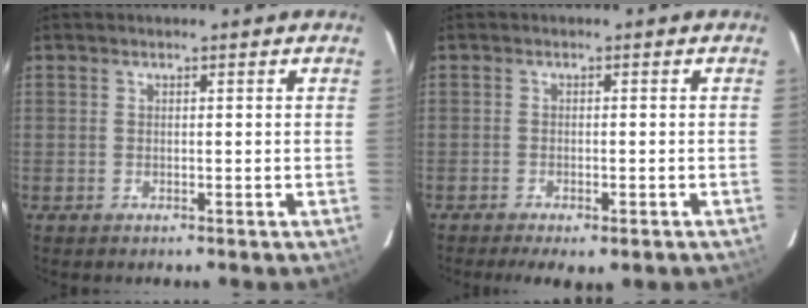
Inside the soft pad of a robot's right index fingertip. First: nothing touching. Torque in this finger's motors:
{"motor_torque": [1.03, -1.11, 0.28, 0.10]}